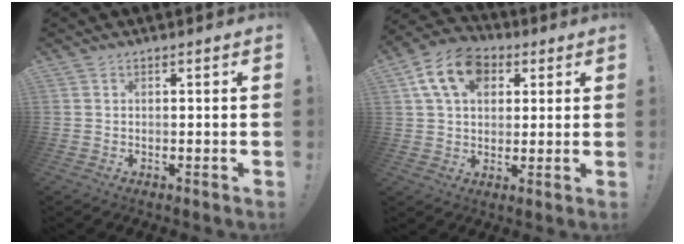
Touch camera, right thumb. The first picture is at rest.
{"total": 14.0, "force": [5.5, 9.9, 8.2], "torque": [-0.133, -0.007, 0.108]}